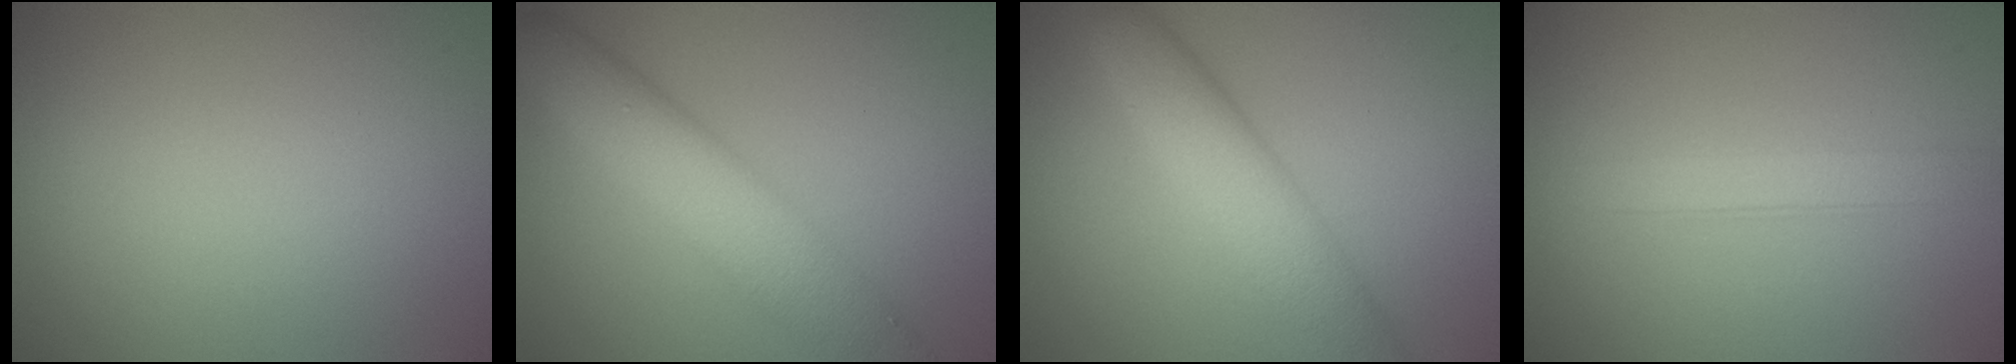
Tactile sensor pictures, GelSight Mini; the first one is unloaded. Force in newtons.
{"total": 6.8, "press": 6.8, "slide": 0.3}
{"total": 5.6, "press": 5.6, "slide": 0.2}
{"total": 2.1, "press": 2.1, "slide": 0.1}